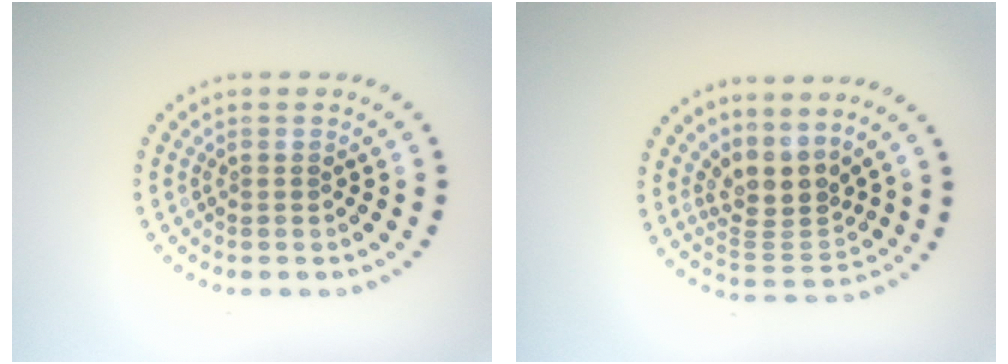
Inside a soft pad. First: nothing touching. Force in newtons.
{"total": 3.6, "press": 2.6, "slide": 2.5}